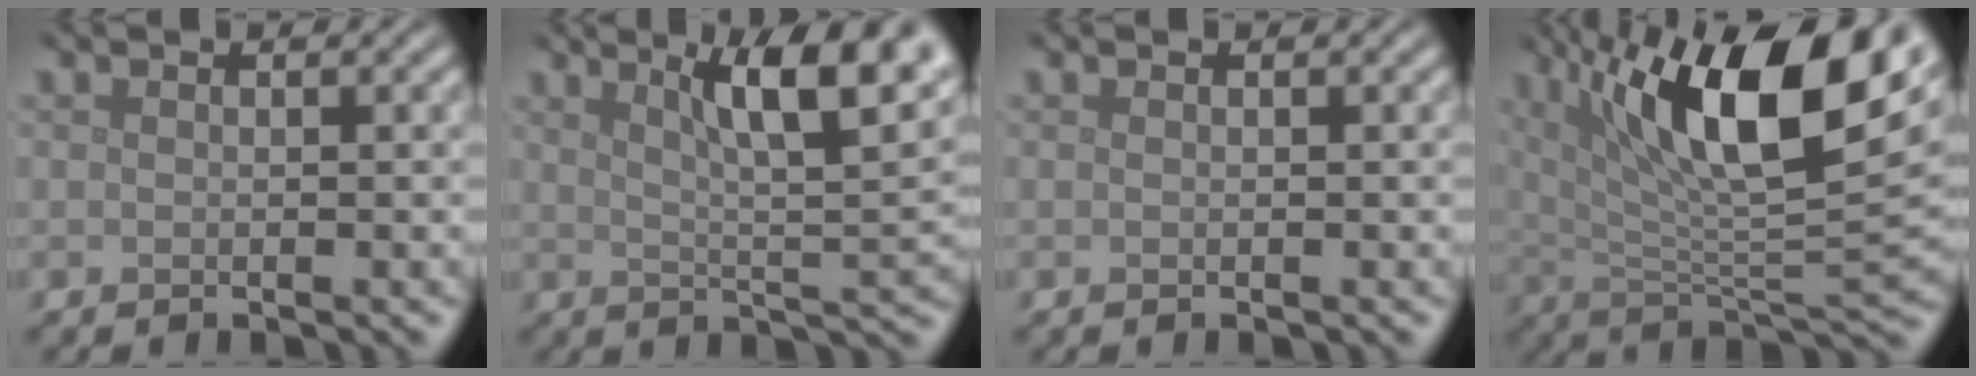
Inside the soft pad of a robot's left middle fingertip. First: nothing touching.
{"total": 10.2, "force": [4.7, 2.8, 8.6], "torque": [-0.098, 0.016, 0.065]}
{"total": 0.0}
{"total": 14.1, "force": [6.6, 4.2, 11.7], "torque": [-0.186, 0.003, 0.115]}